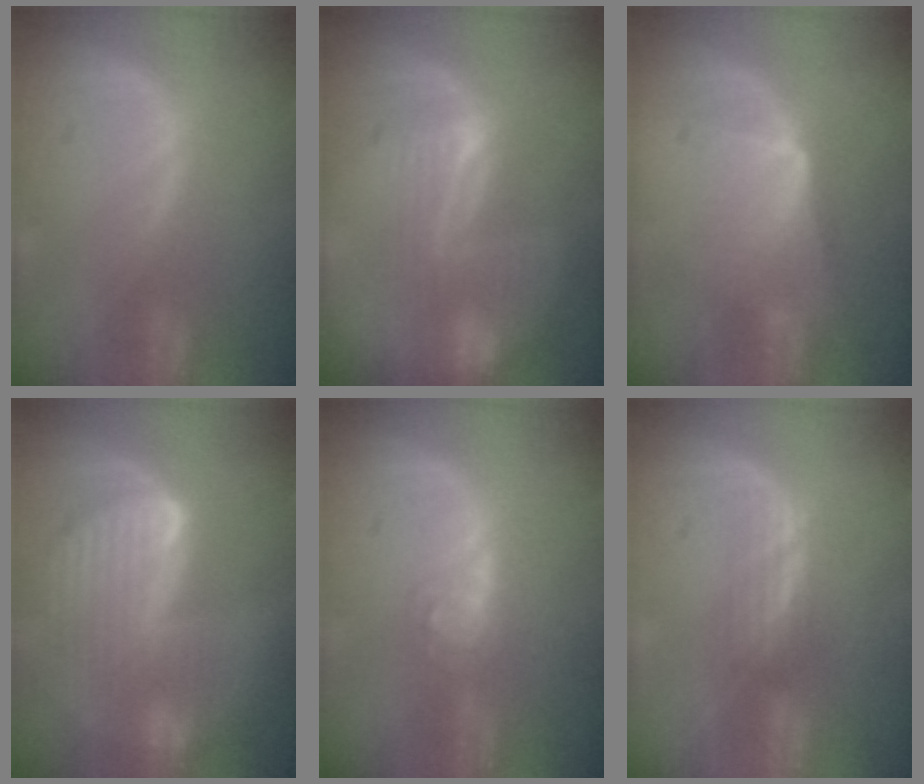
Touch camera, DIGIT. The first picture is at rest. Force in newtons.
{"total": 8.2, "press": 7.1, "slide": 4.0}
{"total": 6.6, "press": 5.8, "slide": 3.1}
{"total": 9.7, "press": 8.3, "slide": 5.1}
{"total": 3.9, "press": 3.7, "slide": 1.3}
{"total": 2.1, "press": 2.1, "slide": 0.2}